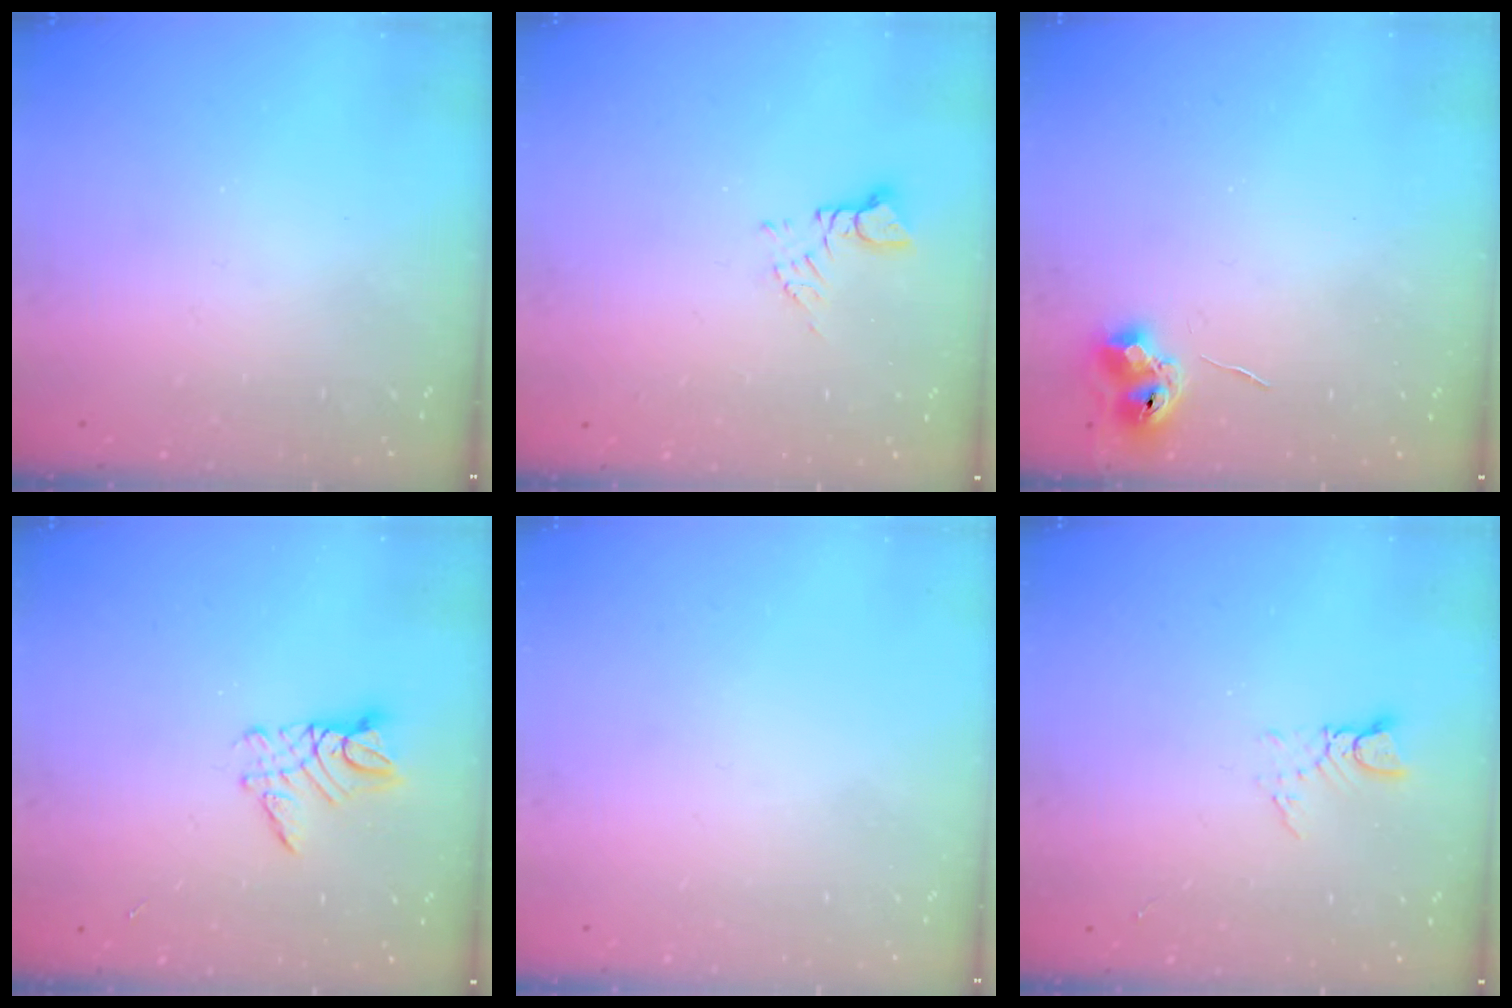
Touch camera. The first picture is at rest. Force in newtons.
{"total": 4.6, "press": 4.5, "slide": 0.6}
{"total": 7.0, "press": 7.0, "slide": 0.7}
{"total": 9.0, "press": 9.0, "slide": 0.8}
{"total": 0.0}
{"total": 3.4, "press": 3.4, "slide": 0.2}